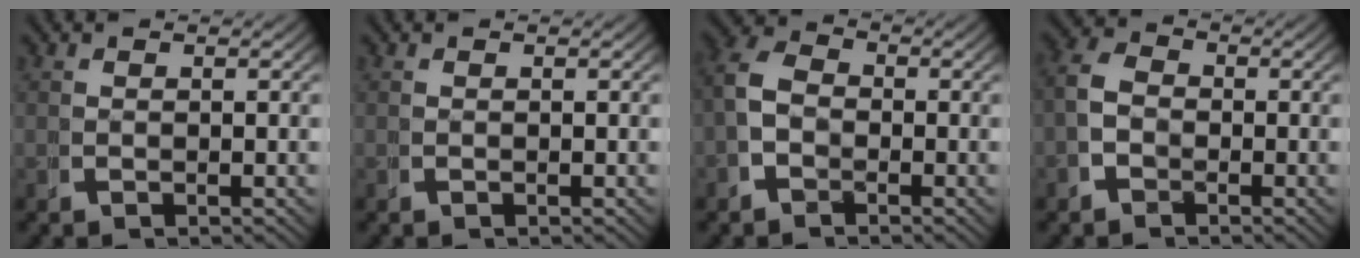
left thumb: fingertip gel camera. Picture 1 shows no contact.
{"total": 0.0}
{"total": 3.9, "force": [-0.6, 3.2, 2.2], "torque": [-0.045, -0.002, -0.019]}
{"total": 3.1, "force": [-0.7, 2.6, 1.6], "torque": [-0.029, -0.002, -0.020]}